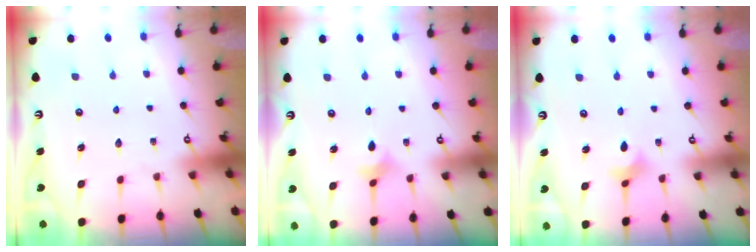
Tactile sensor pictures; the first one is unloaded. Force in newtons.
{"total": 2.9, "press": 2.9, "slide": 0.5}
{"total": 2.2, "press": 2.2, "slide": 0.5}